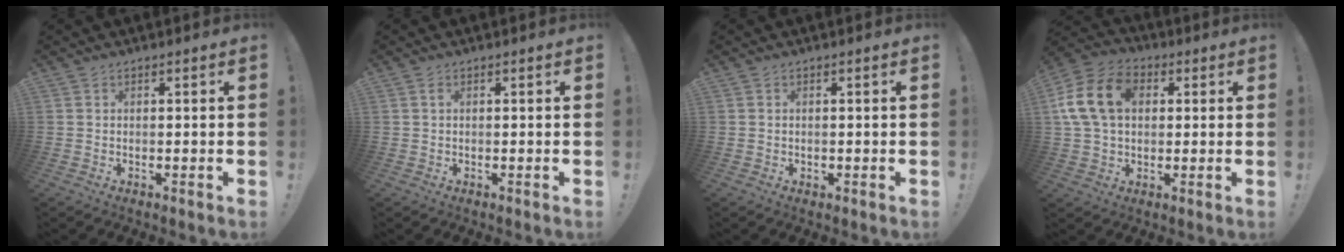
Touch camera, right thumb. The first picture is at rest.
{"total": 0.6, "force": [0.0, 0.1, 0.6], "torque": [-0.012, 0.003, -0.001]}
{"total": 0.5, "force": [0.0, 0.5, 0.1], "torque": [-0.002, 0.003, 0.001]}
{"total": 16.6, "force": [3.7, 12.0, 10.9], "torque": [-0.210, 0.011, 0.070]}